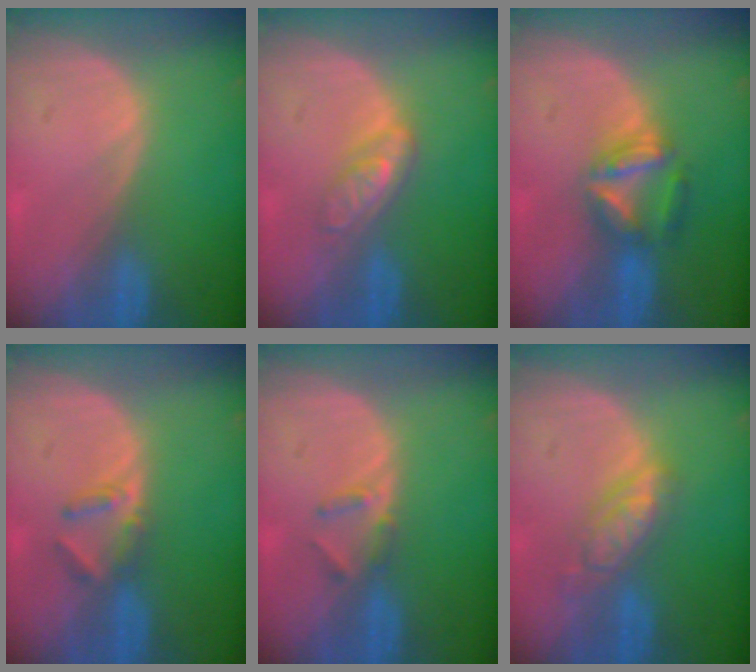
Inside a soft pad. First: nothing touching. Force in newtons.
{"total": 4.5, "press": 4.0, "slide": 2.0}
{"total": 5.7, "press": 5.7, "slide": 0.4}
{"total": 3.2, "press": 3.0, "slide": 1.0}
{"total": 2.3, "press": 2.1, "slide": 0.9}
{"total": 5.5, "press": 5.0, "slide": 2.4}